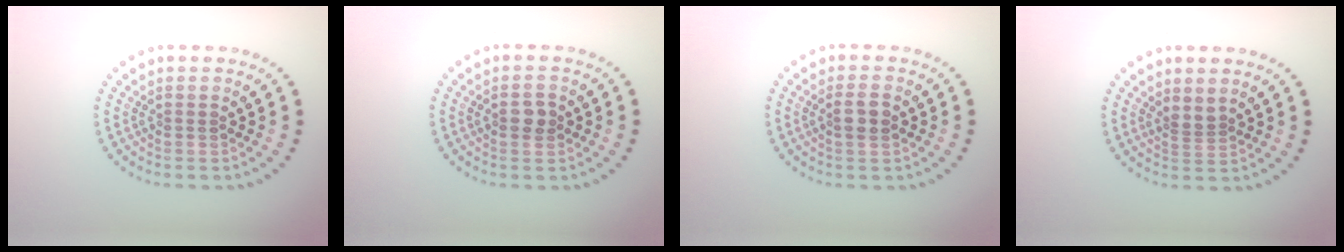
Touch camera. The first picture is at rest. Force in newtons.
{"total": 1.7, "press": 1.7, "slide": 0.1}
{"total": 2.0, "press": 1.9, "slide": 0.5}
{"total": 1.3, "press": 0.9, "slide": 0.9}